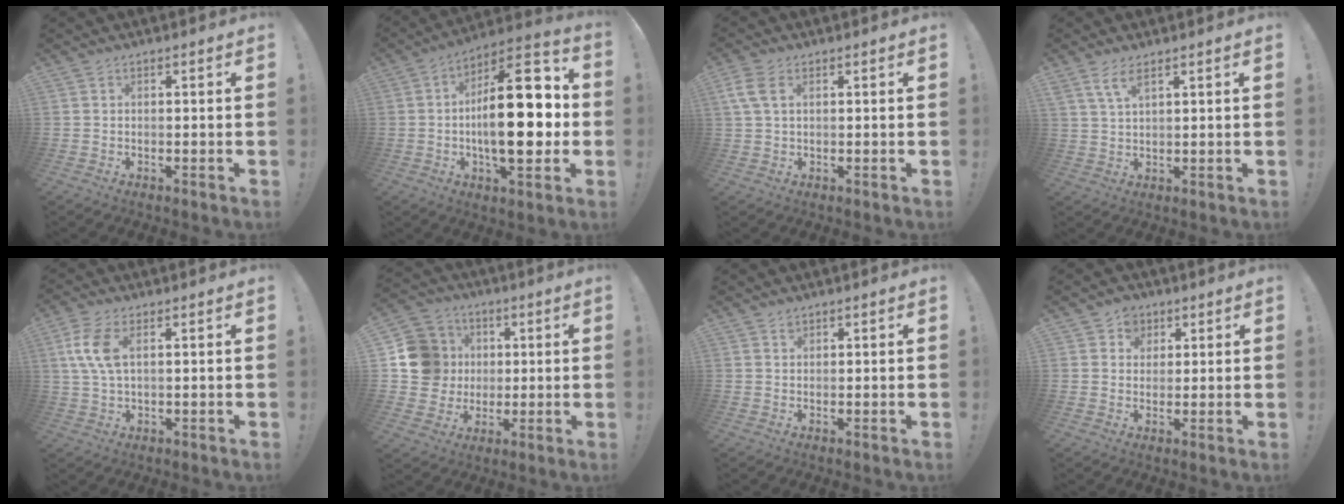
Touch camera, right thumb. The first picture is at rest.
{"total": 23.0, "force": [-1.4, 9.6, 20.9], "torque": [-0.329, 0.002, -0.026]}
{"total": 5.6, "force": [2.0, 3.3, 4.1], "torque": [-0.084, -0.002, 0.036]}
{"total": 5.1, "force": [3.2, 1.7, 3.6], "torque": [-0.063, -0.011, 0.057]}
{"total": 9.0, "force": [2.6, 4.3, 7.4], "torque": [-0.151, -0.002, 0.048]}
{"total": 14.9, "force": [2.1, 13.8, 5.2], "torque": [-0.082, 0.003, 0.059]}
{"total": 1.1, "force": [0.9, 0.7, 0.2], "torque": [-0.002, -0.002, 0.017]}
{"total": 5.4, "force": [2.4, 4.8, 0.7], "torque": [-0.006, -0.016, 0.045]}